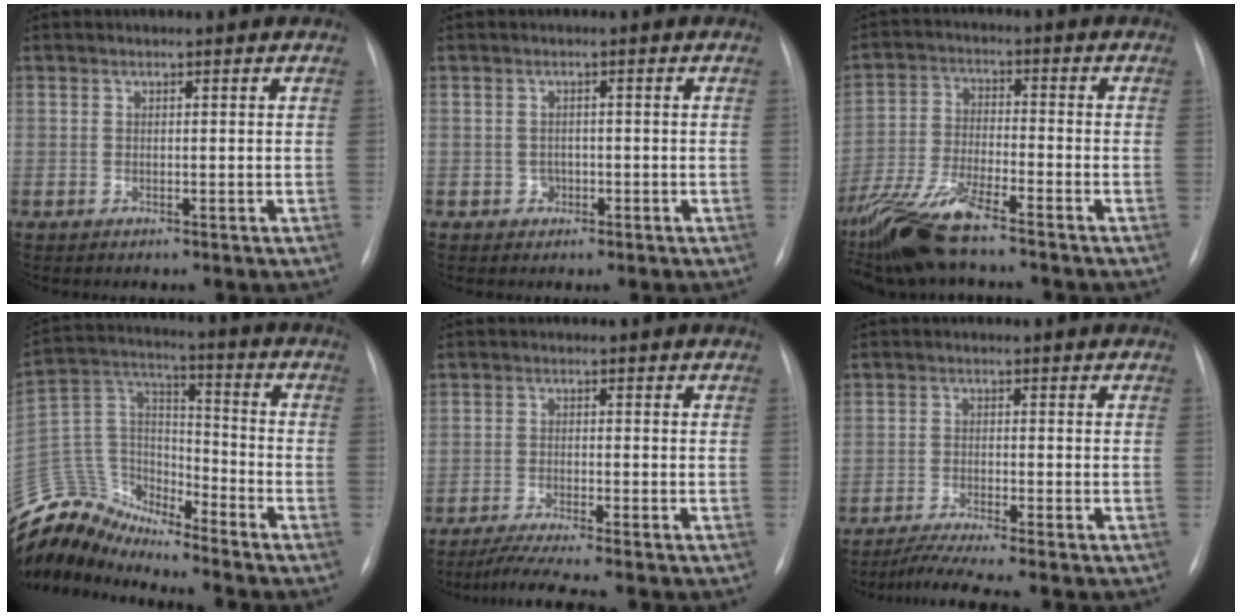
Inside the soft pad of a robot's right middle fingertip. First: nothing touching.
{"total": 1.5, "force": [-0.6, 1.3, 0.3], "torque": [0.001, 0.006, -0.011]}
{"total": 11.4, "force": [-9.1, 1.6, 6.8], "torque": [-0.146, -0.024, -0.172]}
{"total": 12.0, "force": [-11.9, 1.5, 0.7], "torque": [-0.015, 0.060, -0.234]}
{"total": 6.0, "force": [-4.9, -1.0, 3.2], "torque": [-0.052, -0.020, -0.084]}
{"total": 5.5, "force": [-4.6, -1.1, 2.9], "torque": [-0.051, -0.019, -0.081]}